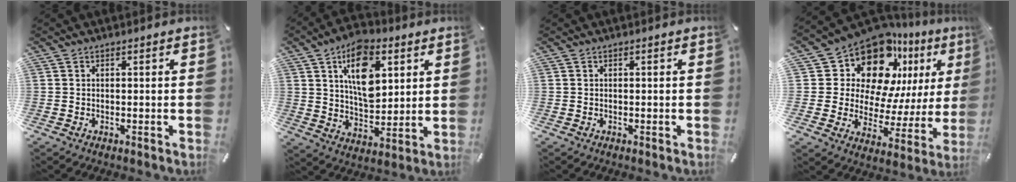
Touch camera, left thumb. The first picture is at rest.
{"total": 14.4, "force": [5.8, 8.6, 10.0], "torque": [-0.163, -0.013, 0.101]}
{"total": 0.0}
{"total": 17.3, "force": [11.9, 10.1, 7.5], "torque": [-0.120, -0.109, 0.207]}